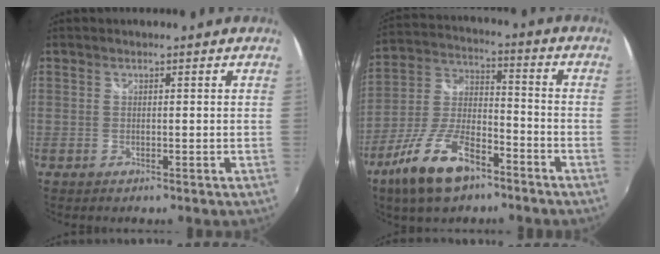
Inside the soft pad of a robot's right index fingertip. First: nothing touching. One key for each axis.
{"total": 15.6, "fx": -9.7, "fy": 6.3, "fz": 10.4, "tx": -0.222, "ty": -0.010, "tz": -0.177}